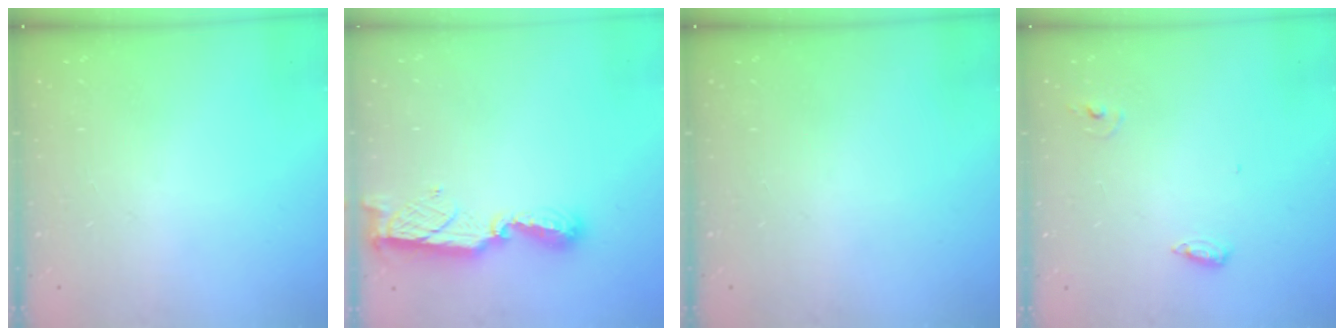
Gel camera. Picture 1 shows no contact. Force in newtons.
{"total": 8.9, "press": 8.9, "slide": 0.1}
{"total": 0.0}
{"total": 6.0, "press": 5.8, "slide": 1.5}